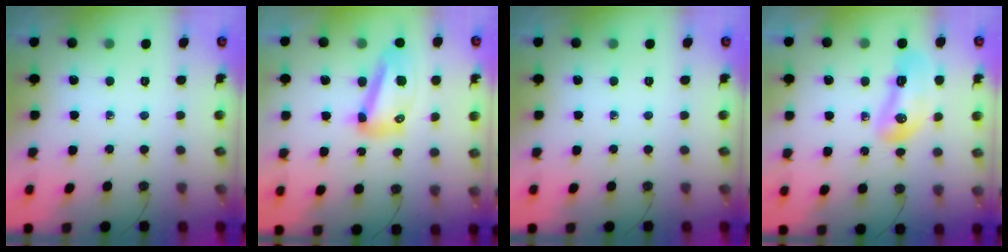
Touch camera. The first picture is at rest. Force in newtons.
{"total": 12.7, "press": 12.5, "slide": 1.8}
{"total": 0.0}
{"total": 11.3, "press": 11.1, "slide": 1.9}